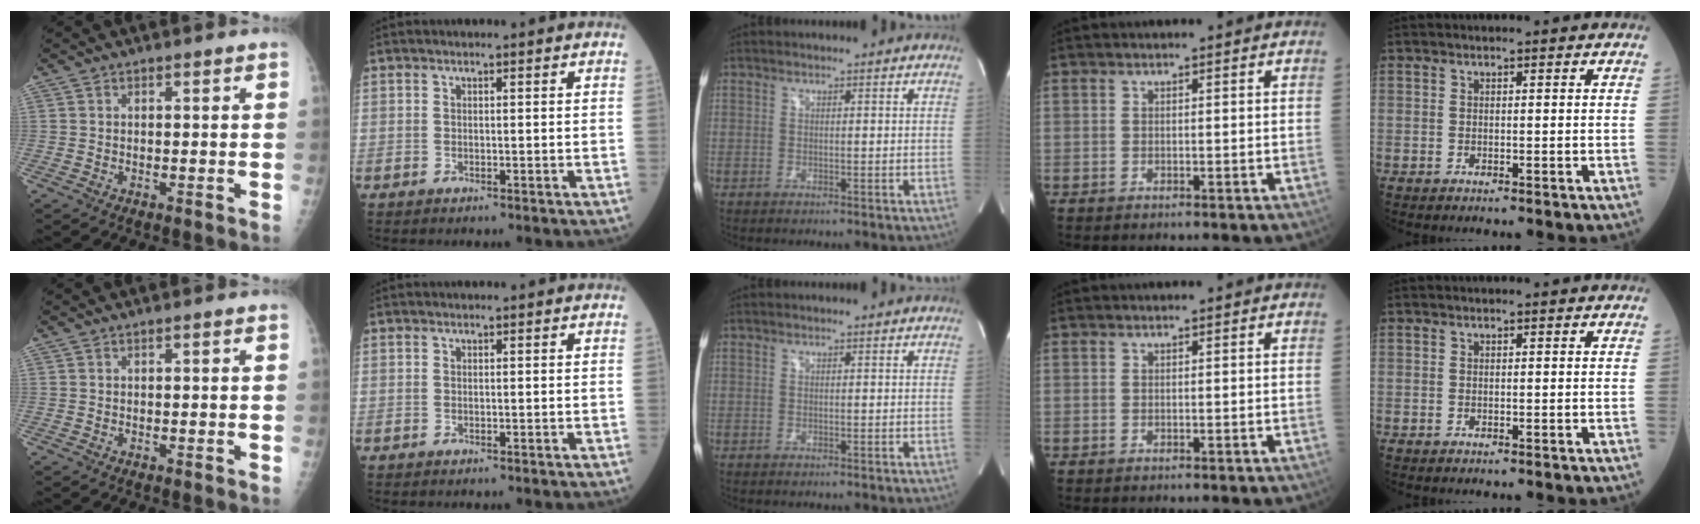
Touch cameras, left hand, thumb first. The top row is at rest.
{}